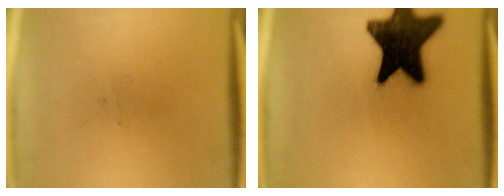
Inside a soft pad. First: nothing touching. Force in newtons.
{"total": 19.2}